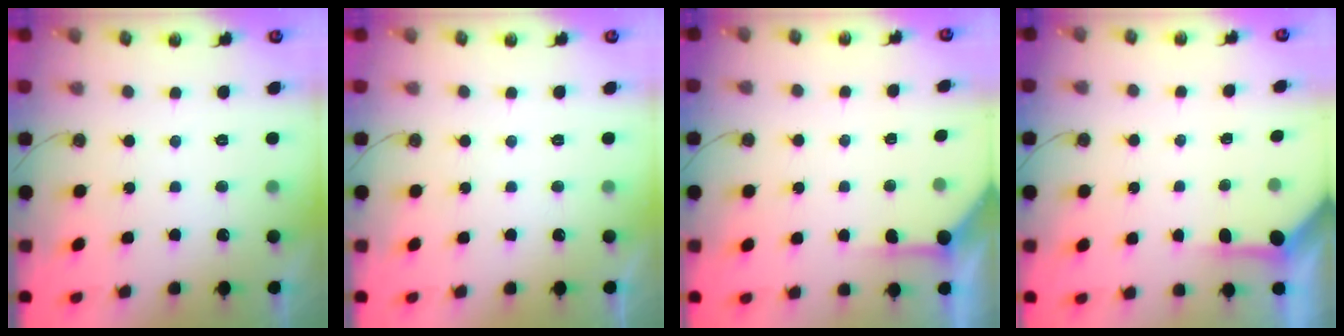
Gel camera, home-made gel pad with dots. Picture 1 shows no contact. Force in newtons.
{"total": 0.0}
{"total": 4.2, "press": 4.2, "slide": 0.4}
{"total": 3.8, "press": 3.7, "slide": 0.3}